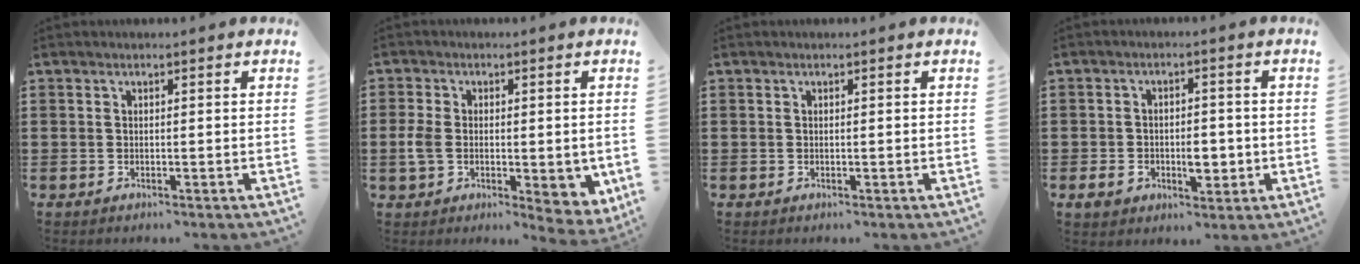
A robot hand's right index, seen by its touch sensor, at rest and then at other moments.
{"total": 5.9, "force": [-0.6, 3.4, 4.8], "torque": [-0.108, 0.002, -0.014]}
{"total": 0.0}
{"total": 5.1, "force": [-1.4, 3.3, 3.6], "torque": [-0.059, 0.005, -0.028]}